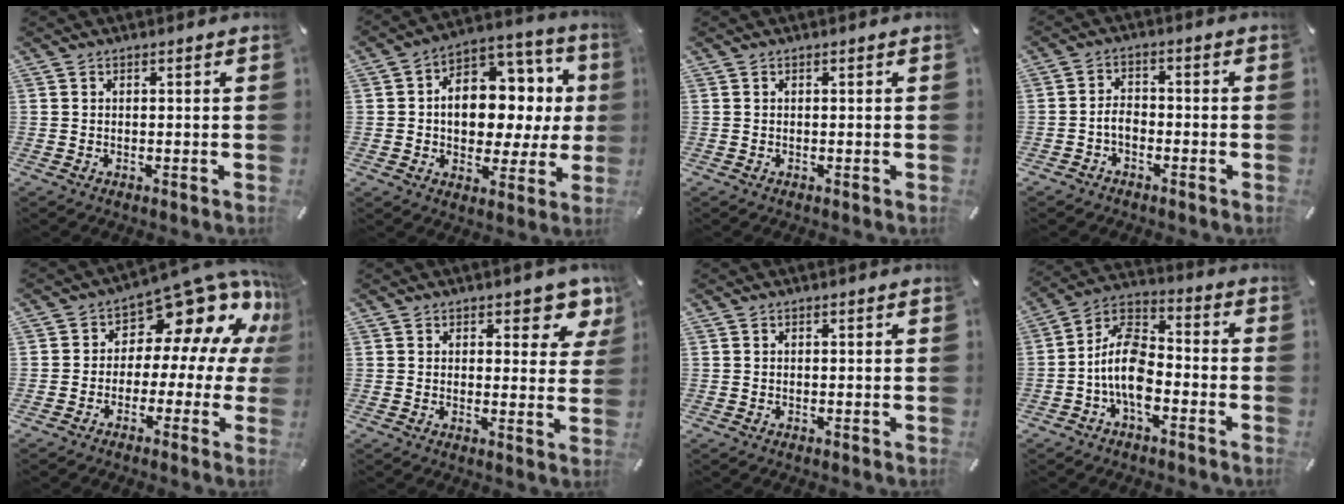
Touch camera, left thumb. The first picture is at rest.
{"total": 13.4, "force": [0.5, 10.0, 8.9], "torque": [-0.132, -0.011, 0.015]}
{"total": 0.0}
{"total": 4.0, "force": [-1.9, 2.8, 2.1], "torque": [-0.046, 0.011, -0.038]}
{"total": 13.9, "force": [8.0, 7.6, 8.5], "torque": [-0.130, -0.073, 0.134]}
{"total": 6.5, "force": [4.4, 3.5, 3.3], "torque": [-0.020, -0.028, 0.070]}
{"total": 0.0}
{"total": 11.8, "force": [-4.4, 6.9, 8.6], "torque": [-0.183, 0.017, -0.083]}